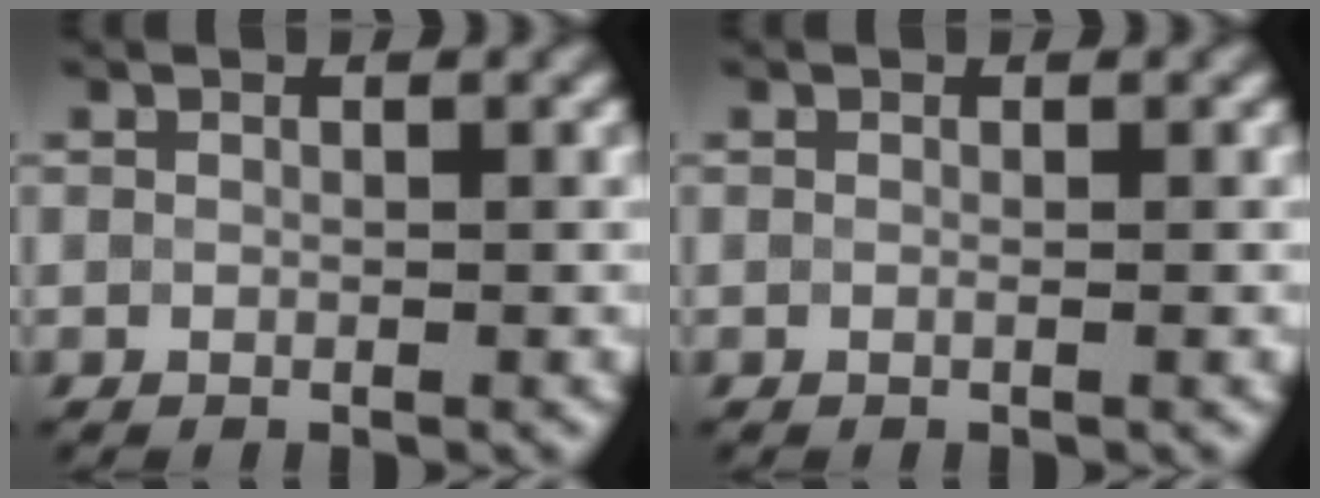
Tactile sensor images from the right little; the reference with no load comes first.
{"total": 0.6, "force": [0.0, 0.2, 0.6], "torque": [-0.004, -0.003, -0.005]}